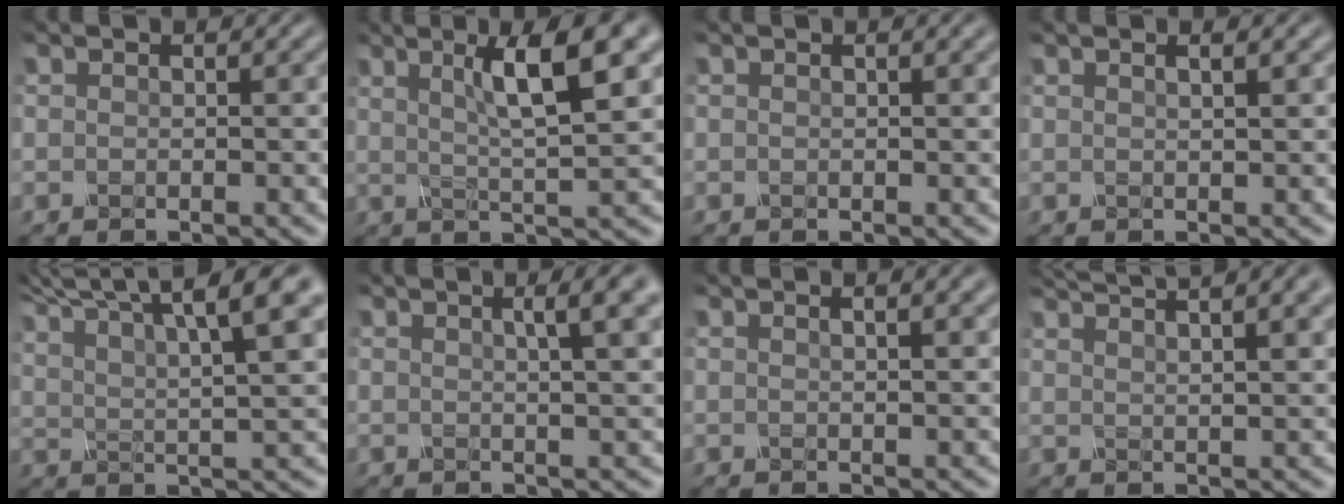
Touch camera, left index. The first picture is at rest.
{"total": 6.2, "force": [2.2, 0.9, 5.7], "torque": [-0.087, 0.005, 0.033]}
{"total": 0.7, "force": [0.5, 0.0, 0.5], "torque": [-0.012, 0.003, 0.009]}
{"total": 1.1, "force": [0.6, 0.1, 0.9], "torque": [-0.010, 0.004, 0.000]}
{"total": 11.8, "force": [8.1, 2.9, 8.0], "torque": [-0.147, 0.028, 0.104]}
{"total": 4.5, "force": [1.9, 1.2, 3.9], "torque": [-0.030, 0.017, 0.012]}
{"total": 2.9, "force": [1.8, 0.8, 2.1], "torque": [-0.013, 0.015, 0.012]}
{"total": 8.0, "force": [5.9, 1.8, 5.2], "torque": [-0.058, 0.033, 0.058]}